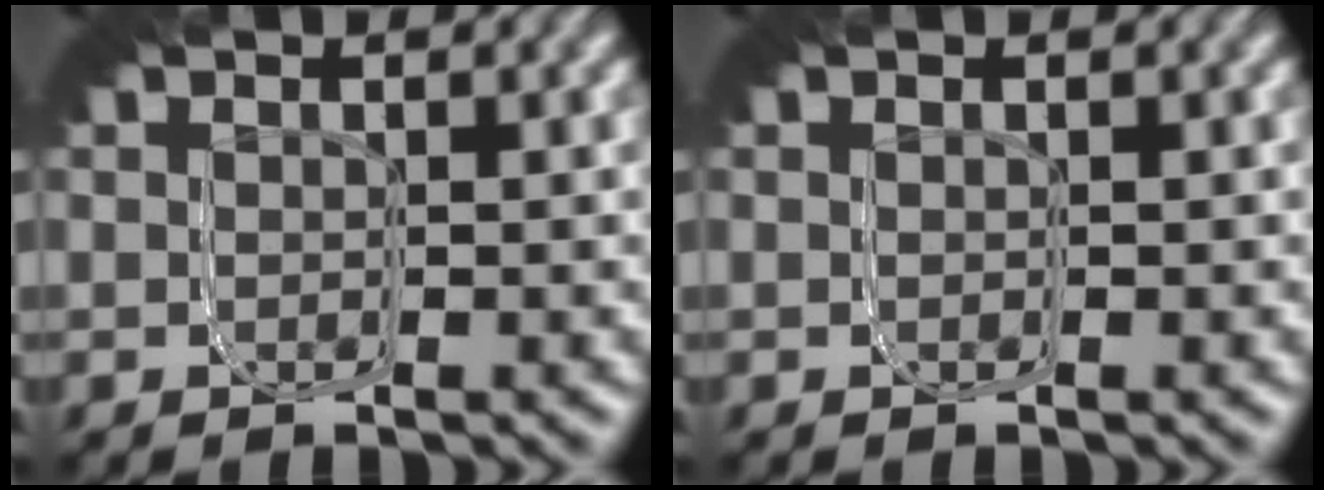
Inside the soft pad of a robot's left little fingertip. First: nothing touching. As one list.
[{"total": 0.0}]